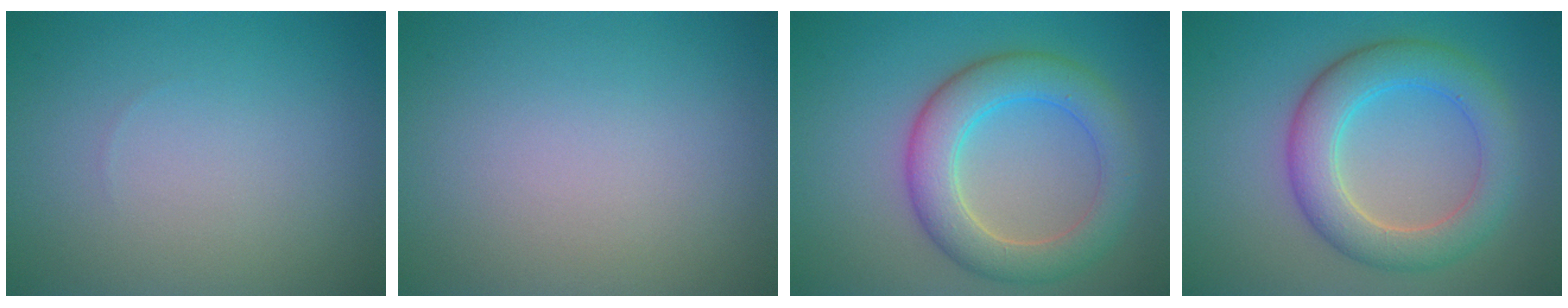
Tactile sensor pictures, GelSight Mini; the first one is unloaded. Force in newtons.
{"total": 0.0}
{"total": 6.0, "press": 6.0, "slide": 0.1}
{"total": 5.8, "press": 5.8, "slide": 0.2}